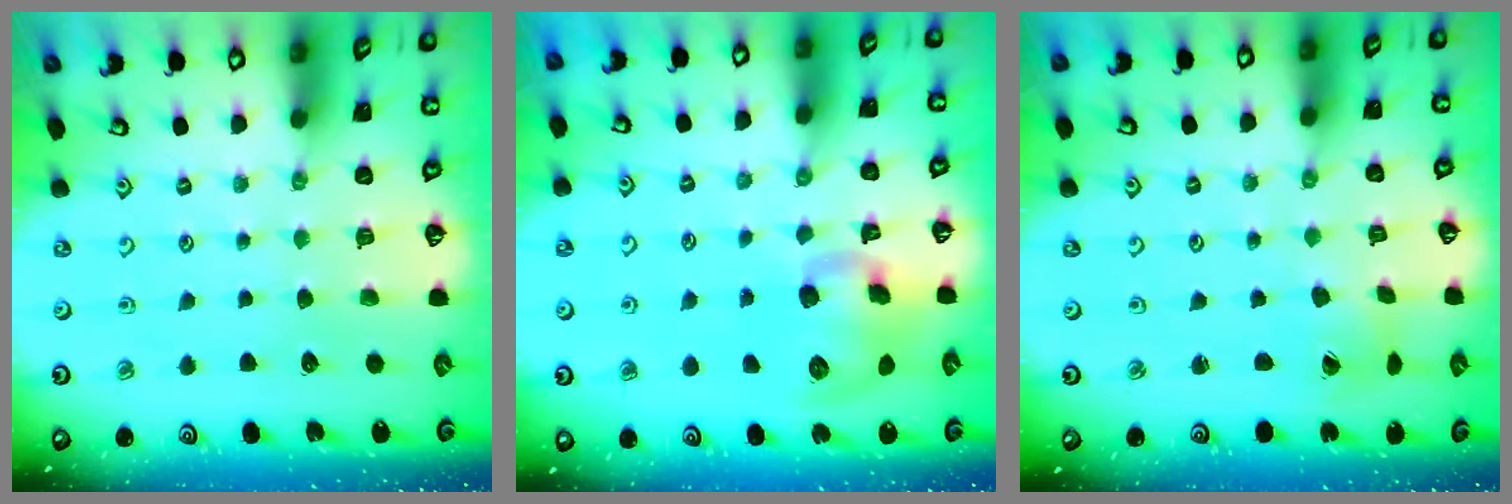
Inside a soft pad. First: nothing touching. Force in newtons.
{"total": 12.2, "press": 12.0, "slide": 2.2}
{"total": 1.4, "press": 1.4, "slide": 0.2}